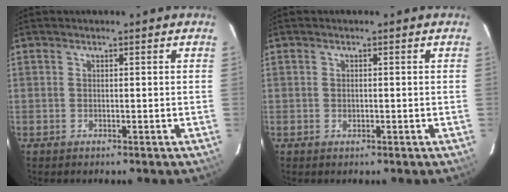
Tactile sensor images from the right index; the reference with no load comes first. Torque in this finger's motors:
{"motor_torque": [-0.10, 0.01, -0.02, 0.00]}